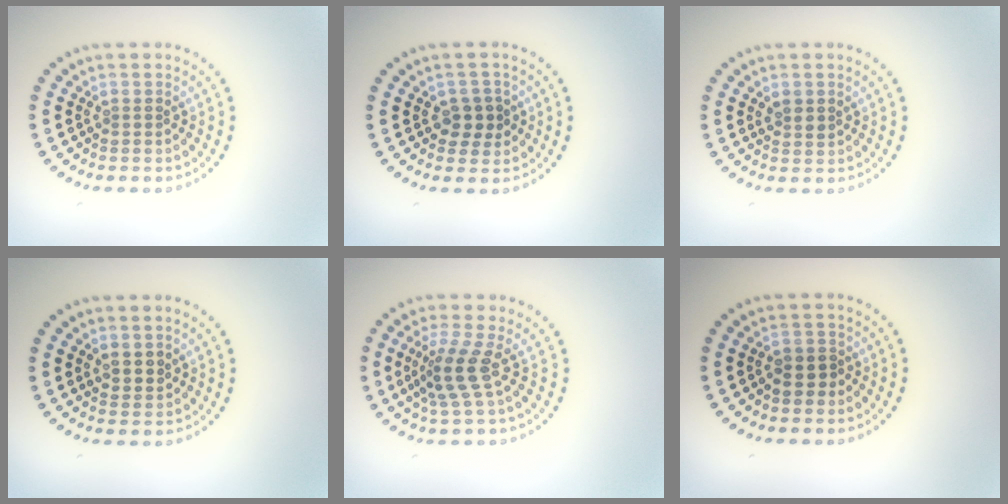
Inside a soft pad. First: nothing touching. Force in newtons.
{"total": 2.1, "press": 2.0, "slide": 0.7}
{"total": 1.1, "press": 1.1, "slide": 0.3}
{"total": 1.5, "press": 1.4, "slide": 0.7}
{"total": 3.1, "press": 2.4, "slide": 2.0}
{"total": 2.0, "press": 1.9, "slide": 0.7}